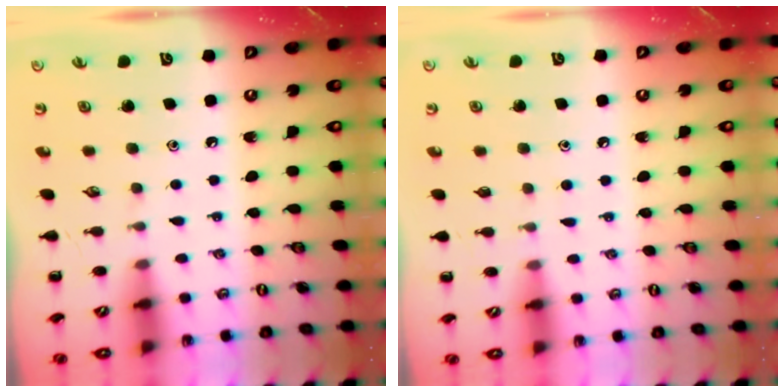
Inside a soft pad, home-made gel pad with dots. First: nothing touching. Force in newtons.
{"total": 3.2, "press": 3.0, "slide": 1.1}